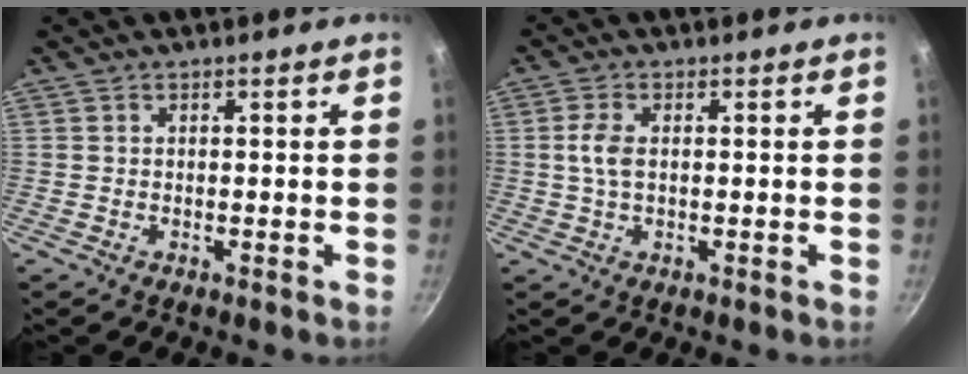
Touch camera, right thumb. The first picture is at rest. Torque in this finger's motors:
{"motor_torque": [-0.33, 0.22, 0.56, 0.15, 0.18]}